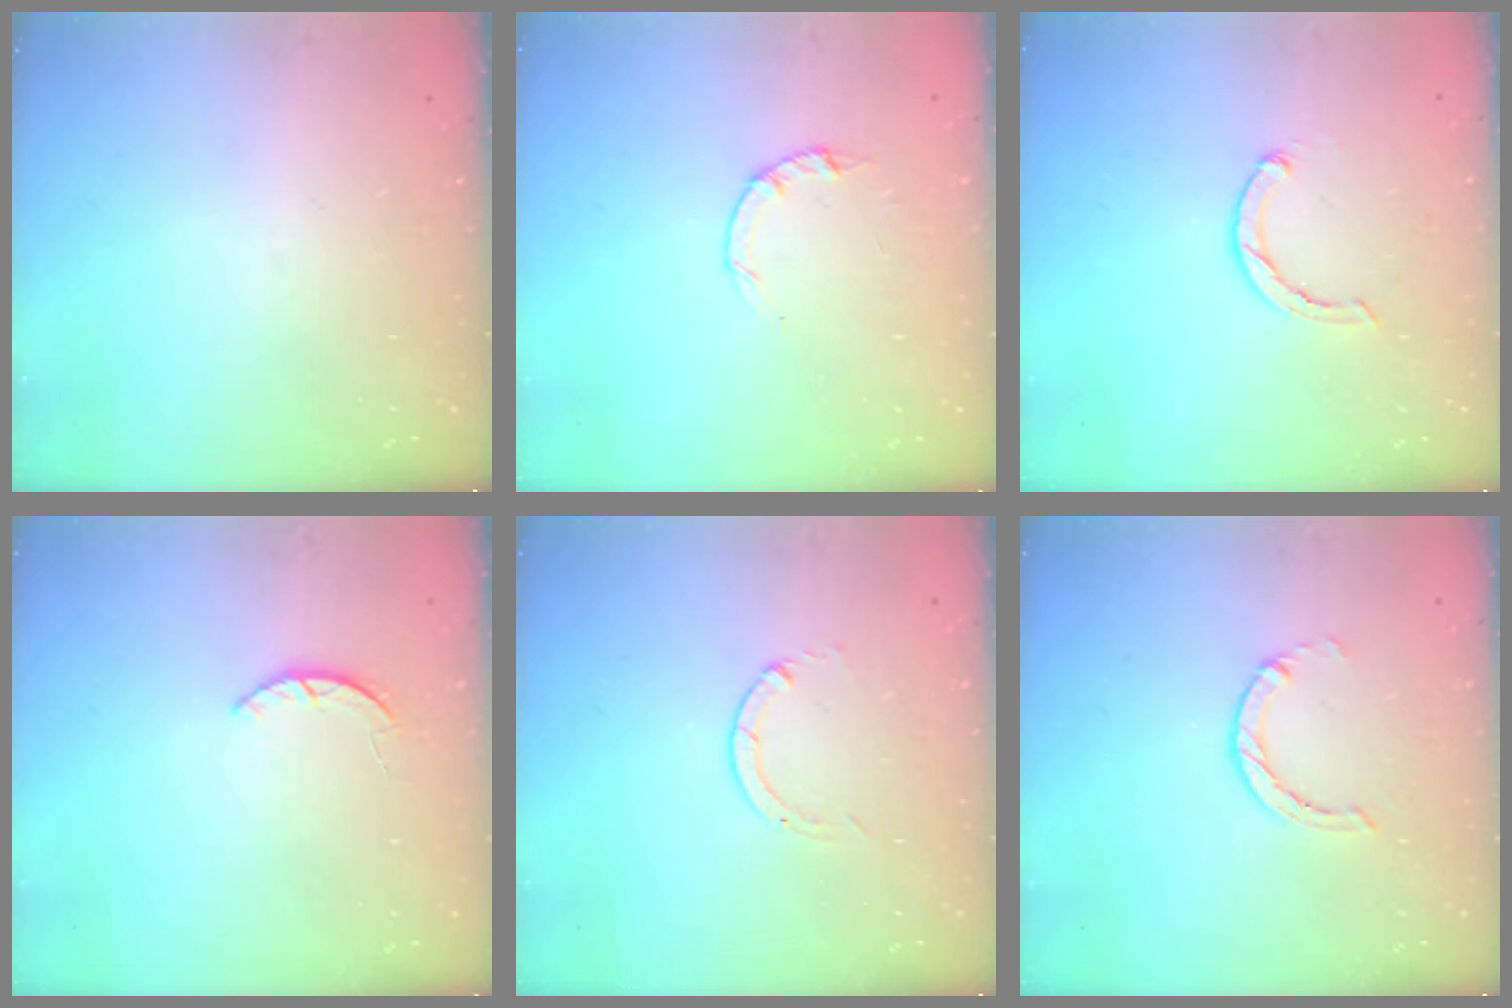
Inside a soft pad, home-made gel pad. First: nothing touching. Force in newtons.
{"total": 2.2, "press": 2.1, "slide": 0.4}
{"total": 1.8, "press": 1.8, "slide": 0.4}
{"total": 1.9, "press": 1.9, "slide": 0.3}
{"total": 0.6, "press": 0.5, "slide": 0.1}
{"total": 1.2, "press": 1.2, "slide": 0.2}